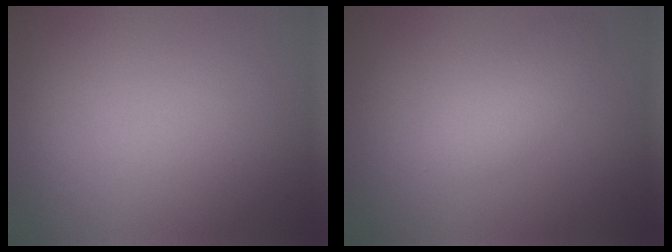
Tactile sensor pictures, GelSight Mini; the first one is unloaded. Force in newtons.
{"total": 2.1, "press": 2.1, "slide": 0.1}